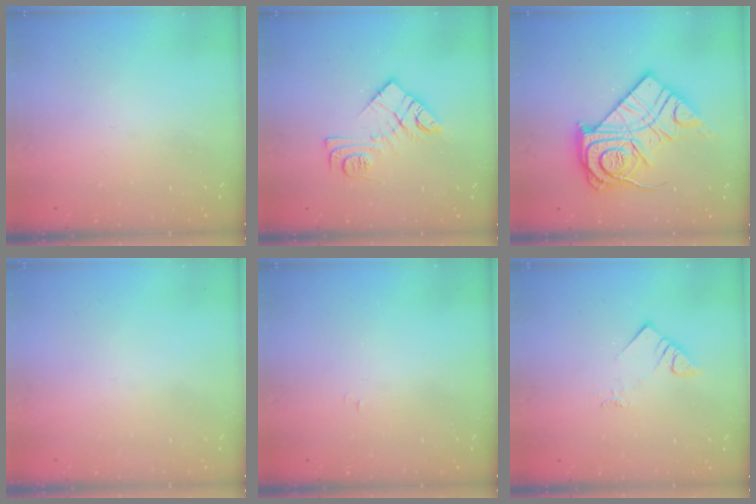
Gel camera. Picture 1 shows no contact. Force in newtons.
{"total": 11.8, "press": 11.8, "slide": 0.6}
{"total": 19.5, "press": 19.4, "slide": 1.5}
{"total": 1.6, "press": 1.6, "slide": 0.1}
{"total": 3.3, "press": 3.3, "slide": 0.5}
{"total": 4.1, "press": 4.1, "slide": 0.3}